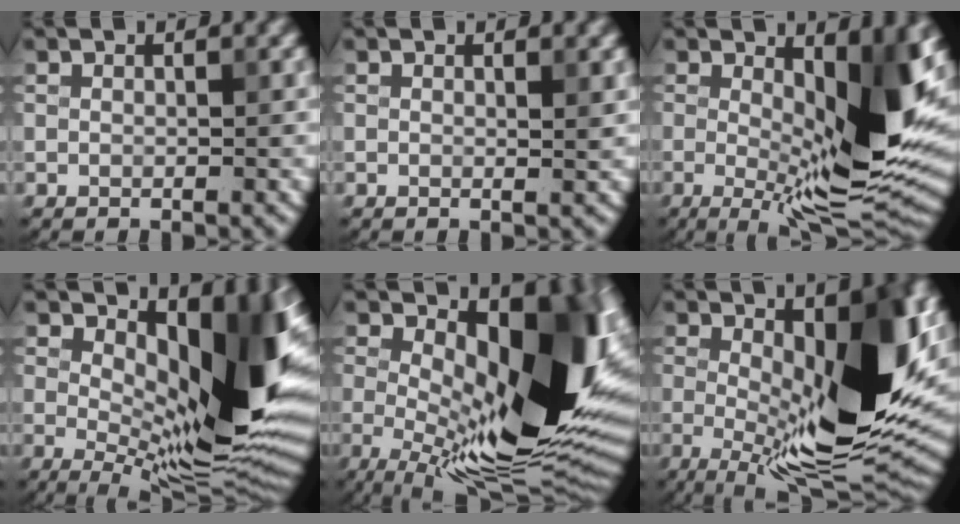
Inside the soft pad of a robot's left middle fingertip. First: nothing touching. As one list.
[{"total": 0.8, "force": [0.4, 0.1, 0.7], "torque": [-0.007, -0.001, 0.004]}, {"total": 11.9, "force": [0.5, 3.2, 11.5], "torque": [-0.160, -0.018, 0.008]}, {"total": 13.1, "force": [2.9, 5.1, 11.7], "torque": [-0.156, -0.015, 0.053]}, {"total": 16.7, "force": [1.5, 7.4, 14.9], "torque": [-0.206, -0.009, 0.027]}, {"total": 14.7, "force": [0.2, 4.8, 13.9], "torque": [-0.197, -0.008, 0.001]}]